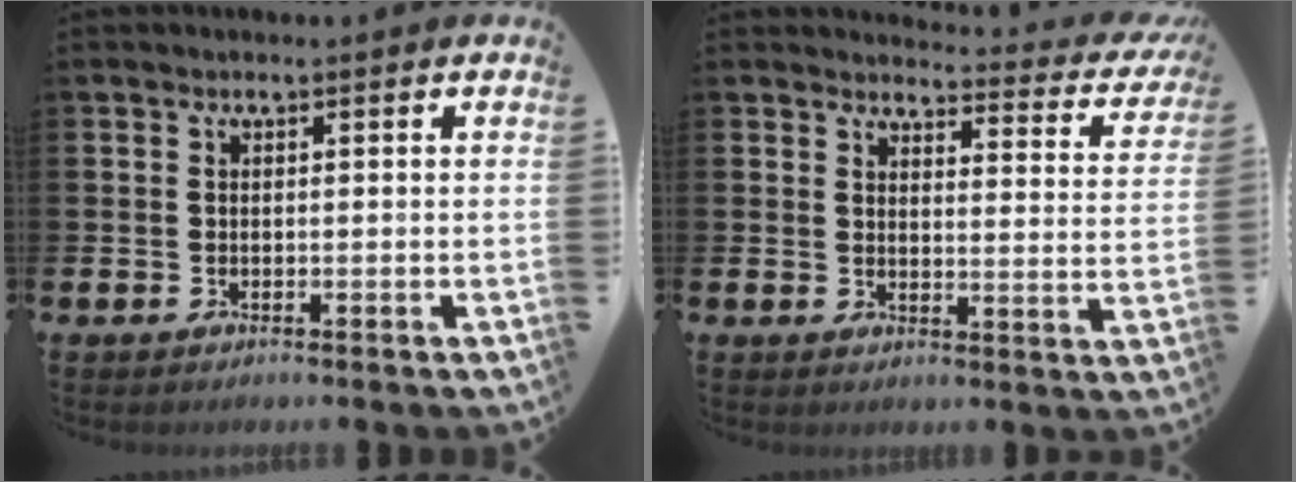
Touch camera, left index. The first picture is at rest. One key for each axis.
{"total": 3.2, "fx": 3.0, "fy": 0.7, "fz": 0.7, "tx": -0.008, "ty": -0.036, "tz": 0.042}